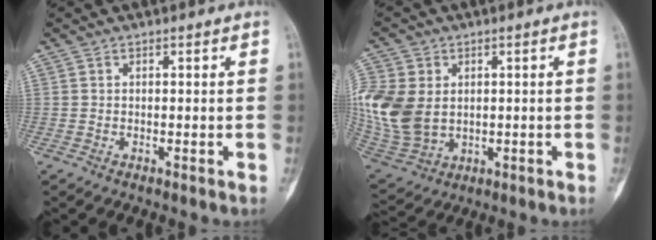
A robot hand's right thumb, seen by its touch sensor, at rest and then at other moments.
{"total": 17.4, "force": [1.3, 13.0, 11.5], "torque": [-0.283, -0.004, 0.044]}